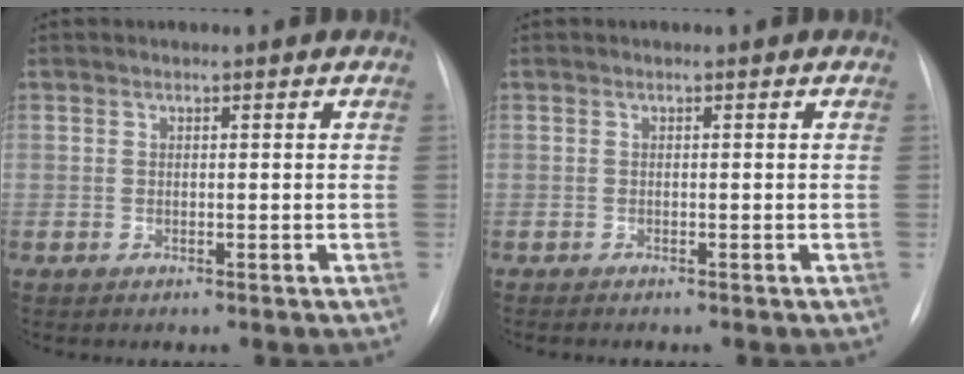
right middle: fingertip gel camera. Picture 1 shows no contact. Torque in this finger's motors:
{"motor_torque": [0.20, -0.27, 0.11, 0.02]}